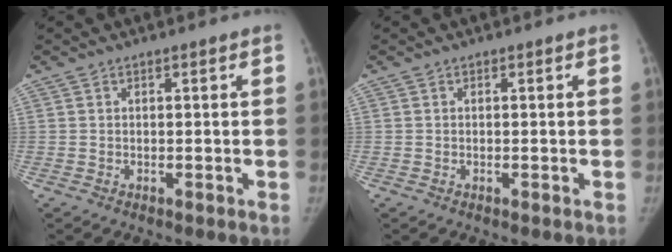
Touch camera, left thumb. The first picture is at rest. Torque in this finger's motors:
{"motor_torque": [0.03, 0.02, 0.00, -0.01, 0.00]}